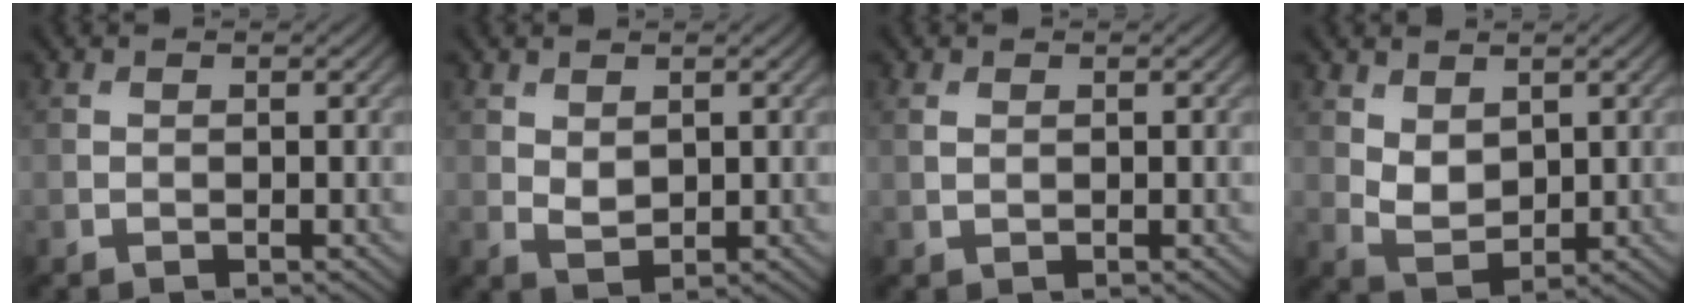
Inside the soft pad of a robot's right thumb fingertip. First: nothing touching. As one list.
[{"total": 2.1, "force": [1.0, 1.3, 1.3], "torque": [-0.031, -0.006, 0.025]}, {"total": 1.0, "force": [0.5, 0.6, 0.7], "torque": [-0.020, -0.001, 0.012]}, {"total": 3.9, "force": [1.7, 2.5, 2.5], "torque": [-0.061, -0.009, 0.039]}]